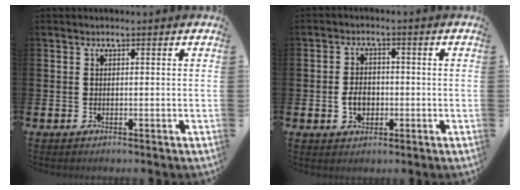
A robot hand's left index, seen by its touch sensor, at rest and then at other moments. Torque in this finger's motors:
{"motor_torque": [0.45, 0.35, 0.12, 0.06]}